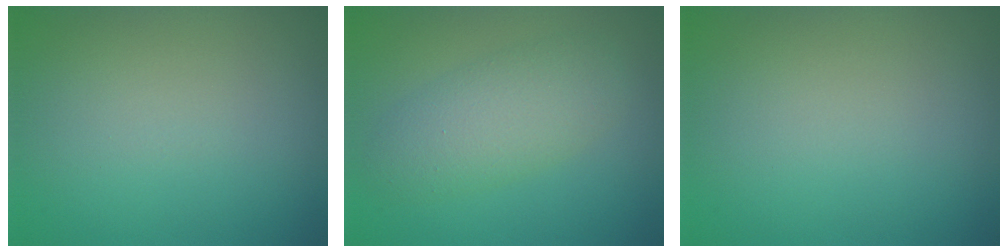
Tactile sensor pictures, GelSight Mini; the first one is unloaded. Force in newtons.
{"total": 4.3, "press": 4.3, "slide": 0.2}
{"total": 0.0}